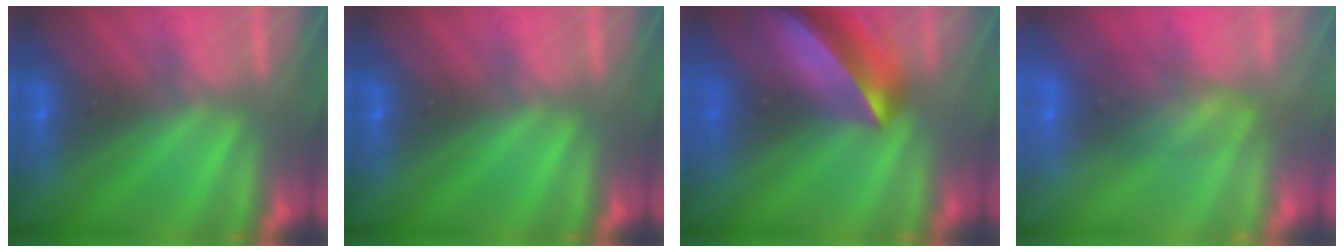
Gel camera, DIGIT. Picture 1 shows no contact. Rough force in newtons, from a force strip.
{"total": 0.0}
{"total": 7.8}
{"total": 2.4}